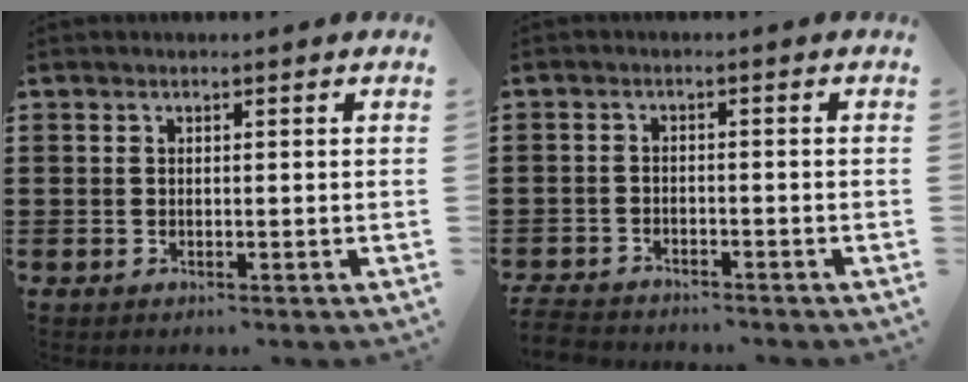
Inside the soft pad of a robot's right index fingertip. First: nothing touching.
{"total": 2.7, "force": [-2.6, 0.3, 0.0], "torque": [-0.013, -0.002, -0.059]}